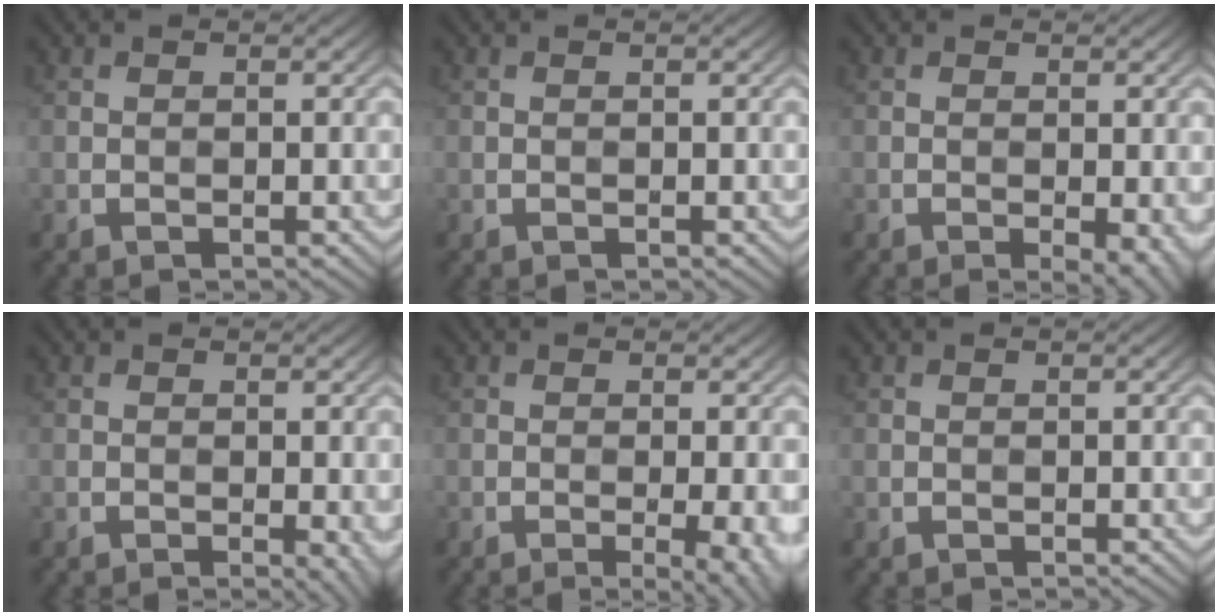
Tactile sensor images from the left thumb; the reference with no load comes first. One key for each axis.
{"total": 0.0}
{"total": 2.8, "fx": -0.9, "fy": 0.8, "fz": 2.6, "tx": -0.036, "ty": -0.008, "tz": -0.009}
{"total": 1.7, "fx": -0.4, "fy": 0.5, "fz": 1.6, "tx": -0.022, "ty": -0.007, "tz": -0.004}
{"total": 4.0, "fx": -1.1, "fy": 0.9, "fz": 3.8, "tx": -0.057, "ty": -0.005, "tz": -0.013}
{"total": 0.0}